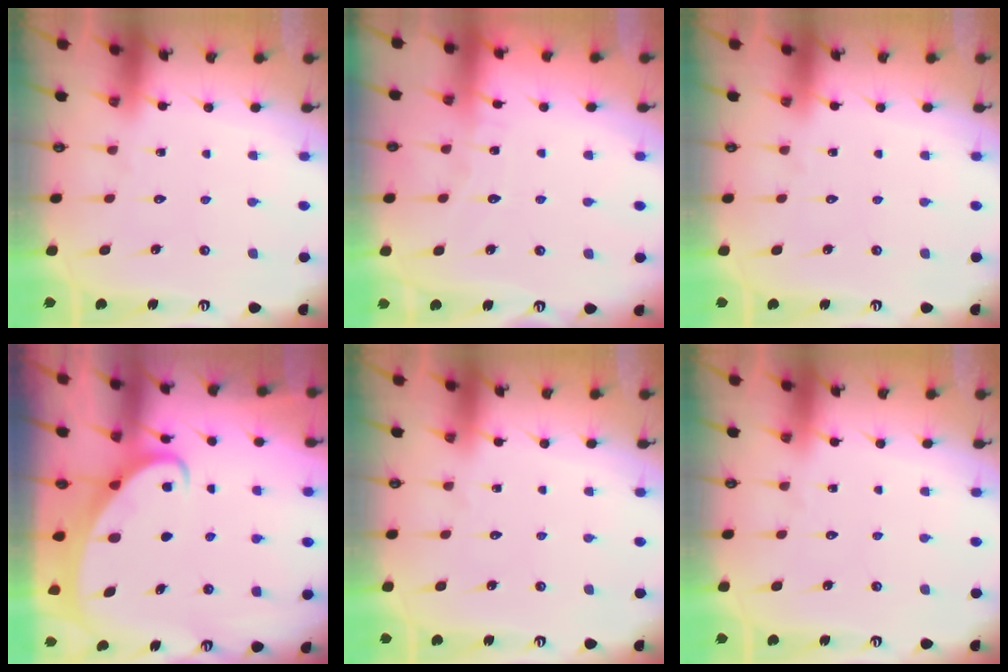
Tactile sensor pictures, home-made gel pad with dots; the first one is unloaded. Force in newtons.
{"total": 5.0, "press": 5.0, "slide": 0.4}
{"total": 0.0}
{"total": 2.7, "press": 2.7, "slide": 0.3}
{"total": 0.0}
{"total": 0.0}